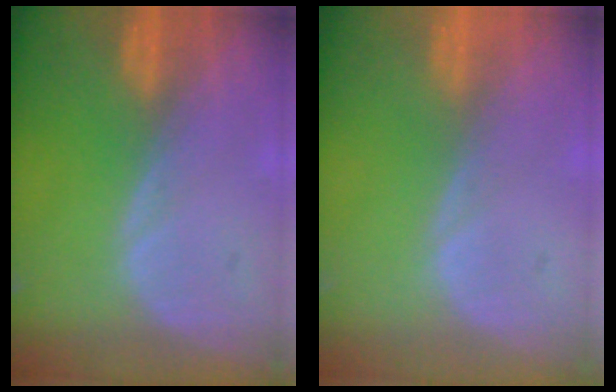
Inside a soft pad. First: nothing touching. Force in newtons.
{"total": 0.0}